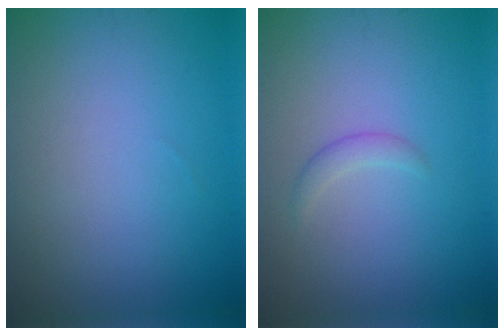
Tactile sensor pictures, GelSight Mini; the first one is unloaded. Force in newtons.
{"total": 1.1, "press": 1.1, "slide": 0.1}